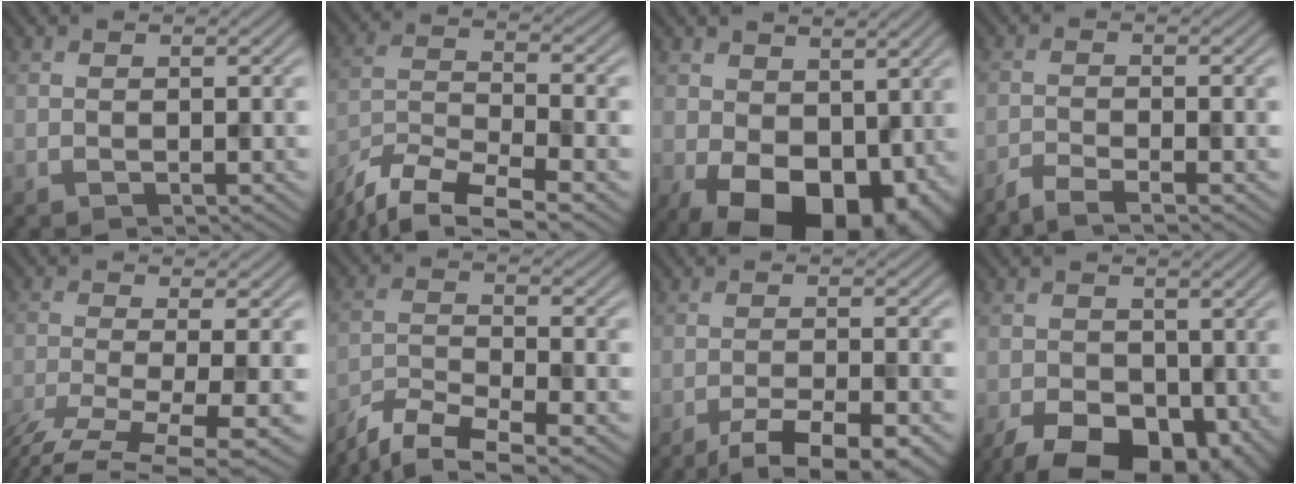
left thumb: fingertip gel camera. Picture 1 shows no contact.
{"total": 10.7, "force": [-8.5, 2.6, 5.9], "torque": [-0.130, -0.015, -0.163]}
{"total": 13.3, "force": [-1.8, 8.8, 9.8], "torque": [-0.170, -0.039, -0.007]}
{"total": 3.1, "force": [-2.4, 0.3, 2.0], "torque": [-0.036, -0.001, -0.055]}
{"total": 9.3, "force": [-5.9, 2.0, 6.9], "torque": [-0.131, -0.018, -0.089]}
{"total": 8.0, "force": [-6.3, 1.8, 4.5], "torque": [-0.099, -0.011, -0.124]}
{"total": 6.7, "force": [-4.6, 1.4, 4.7], "torque": [-0.077, -0.001, -0.073]}
{"total": 10.3, "force": [-4.2, 6.5, 6.8], "torque": [-0.106, -0.026, -0.067]}